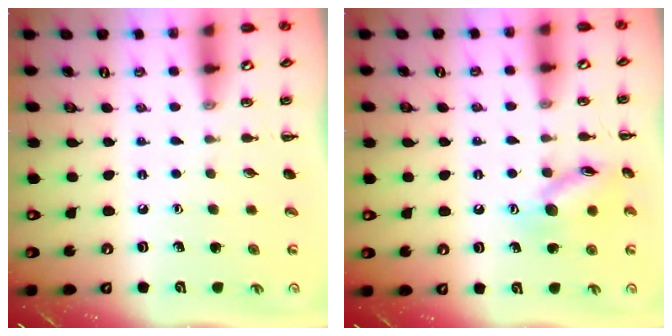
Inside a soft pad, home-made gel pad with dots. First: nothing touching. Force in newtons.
{"total": 11.7, "press": 11.7, "slide": 0.6}